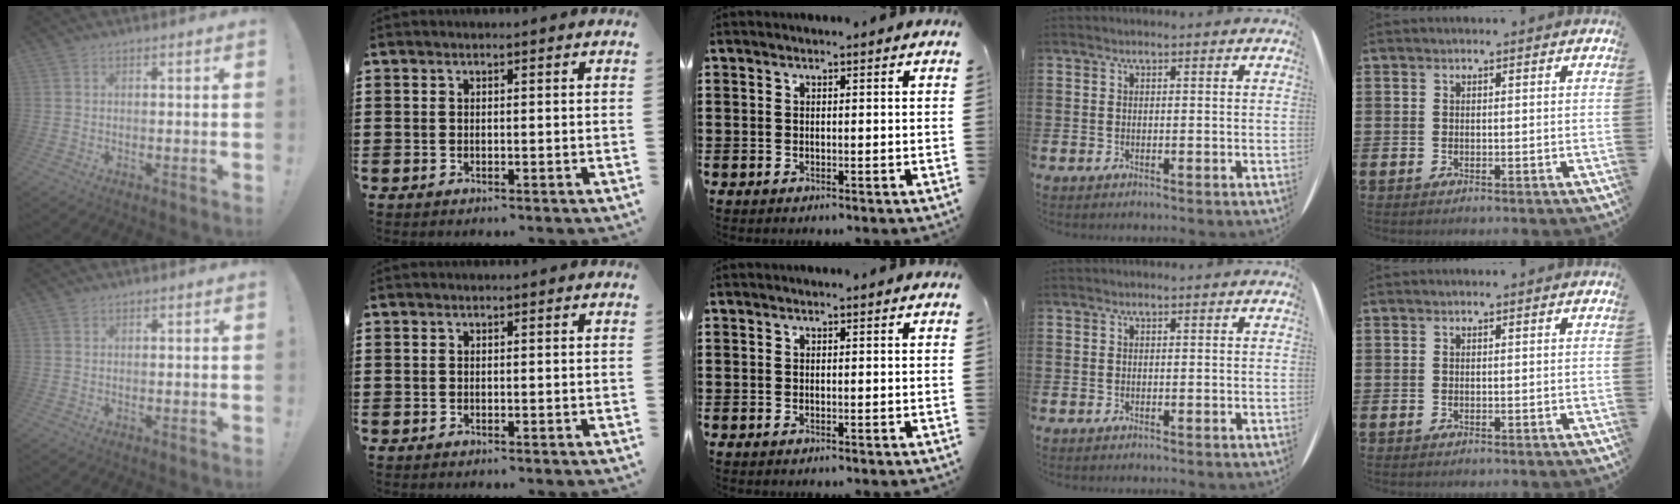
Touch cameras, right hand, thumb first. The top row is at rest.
{"thumb": {"total": 0.6, "force": [0.4, 0.4, 0.1], "torque": [0.006, -0.004, 0.006]}}